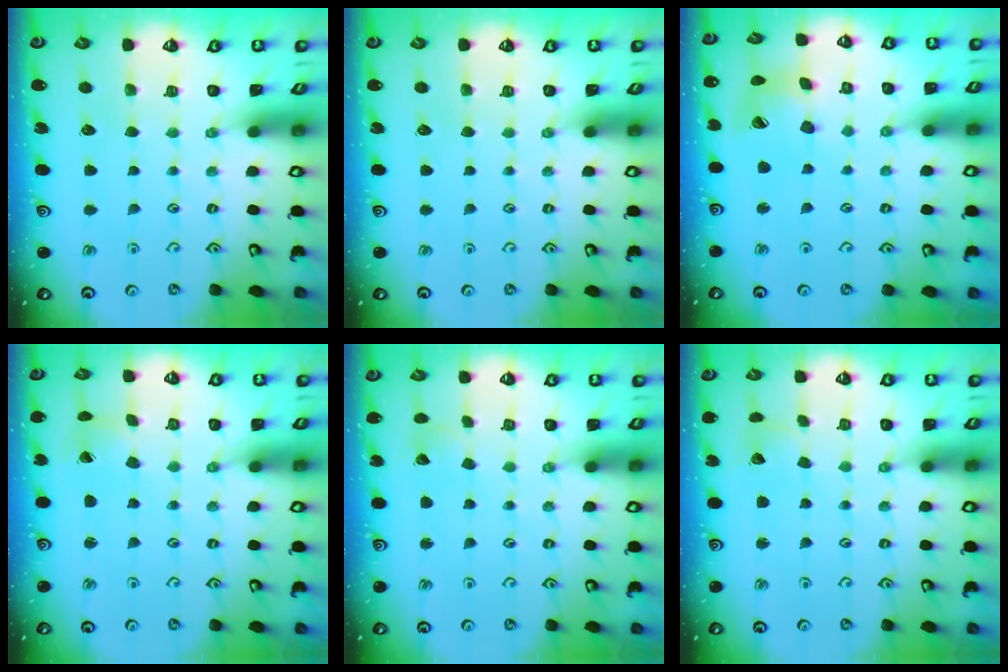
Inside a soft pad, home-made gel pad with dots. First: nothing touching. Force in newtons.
{"total": 0.0}
{"total": 15.2, "press": 15.0, "slide": 2.2}
{"total": 1.5, "press": 1.4, "slide": 0.2}
{"total": 2.7, "press": 2.7, "slide": 0.3}
{"total": 2.2, "press": 2.2, "slide": 0.3}